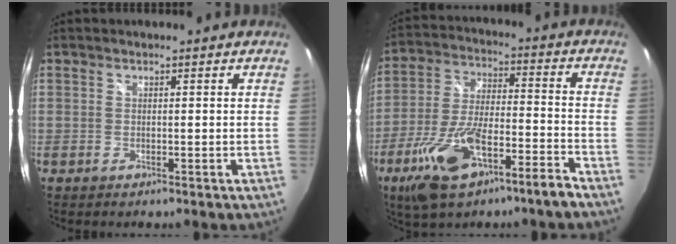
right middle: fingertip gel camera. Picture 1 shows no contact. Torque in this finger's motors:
{"motor_torque": [1.44, -0.70, 0.62, 0.21]}